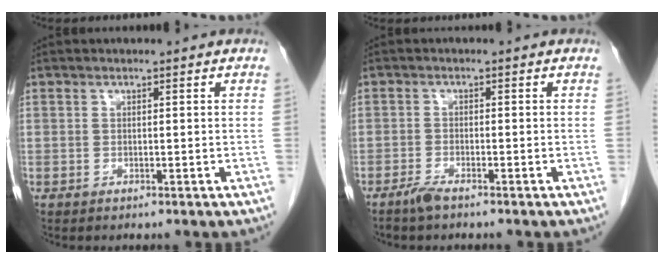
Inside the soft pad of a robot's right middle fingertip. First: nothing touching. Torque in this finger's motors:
{"motor_torque": [-0.25, 0.09, -0.01, 0.00]}